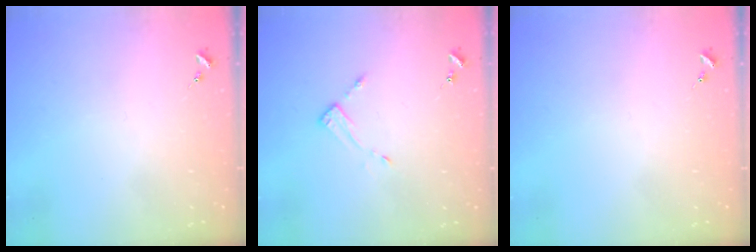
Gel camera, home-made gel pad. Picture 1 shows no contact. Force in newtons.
{"total": 3.5, "press": 3.5, "slide": 0.3}
{"total": 0.0}